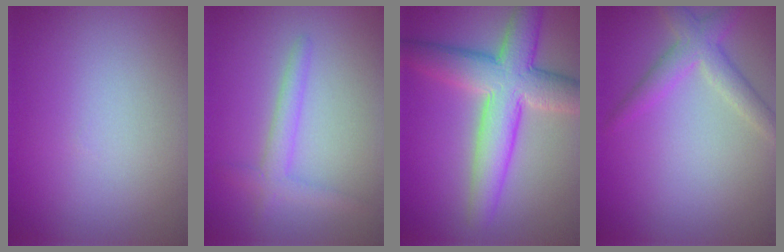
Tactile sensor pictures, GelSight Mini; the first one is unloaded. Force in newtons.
{"total": 2.1, "press": 2.1, "slide": 0.1}
{"total": 7.5, "press": 7.5, "slide": 0.4}
{"total": 2.8, "press": 2.8, "slide": 0.1}